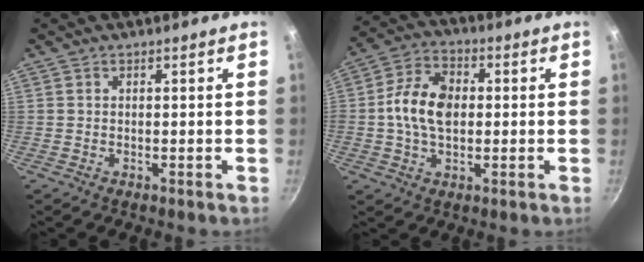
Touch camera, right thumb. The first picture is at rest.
{"total": 10.8, "force": [0.2, 7.3, 8.0], "torque": [-0.131, 0.018, -0.009]}